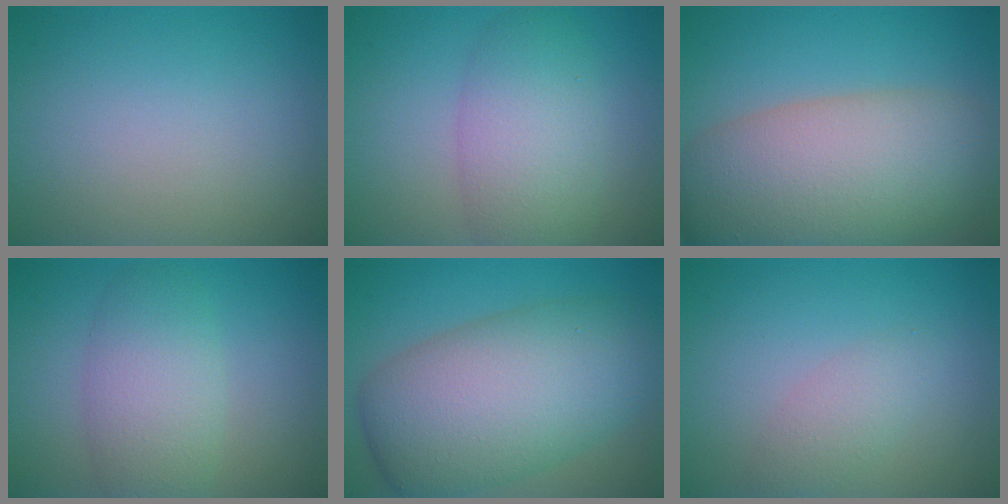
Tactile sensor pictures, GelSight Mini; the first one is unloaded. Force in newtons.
{"total": 5.7, "press": 5.7, "slide": 0.3}
{"total": 11.8, "press": 11.8, "slide": 0.7}
{"total": 4.8, "press": 4.8, "slide": 0.3}
{"total": 11.2, "press": 11.2, "slide": 0.6}
{"total": 2.1, "press": 2.1, "slide": 0.0}